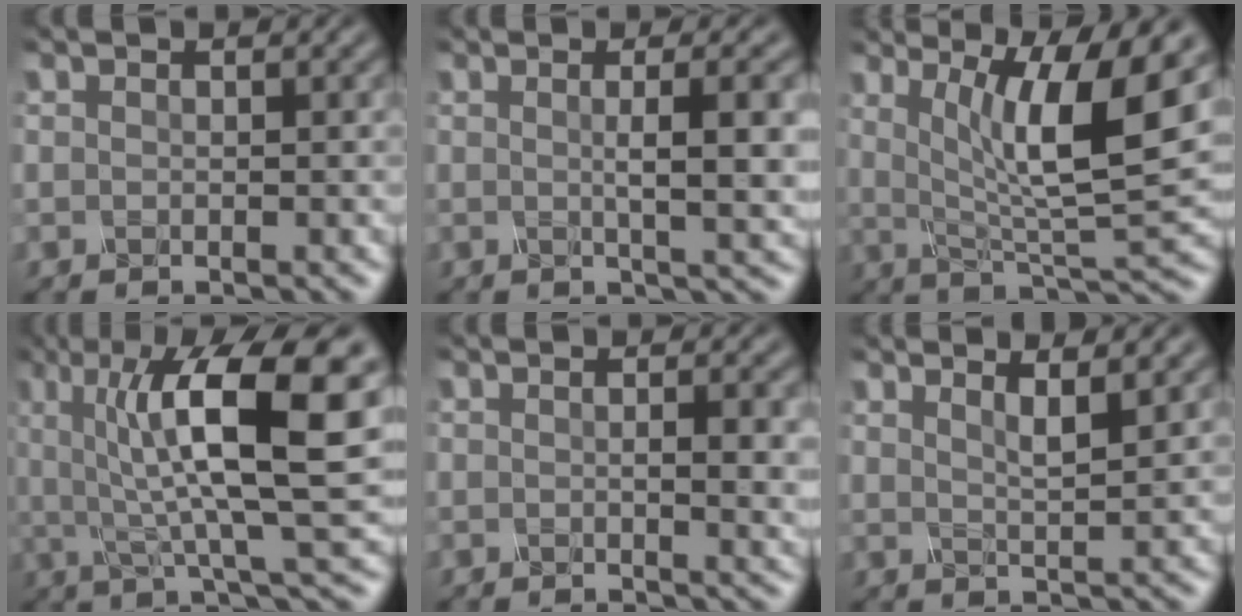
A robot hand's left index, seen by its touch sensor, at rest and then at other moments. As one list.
[{"total": 5.1, "force": [0.4, 1.1, 5.0], "torque": [-0.063, 0.011, 0.012]}, {"total": 10.1, "force": [2.2, 2.0, 9.7], "torque": [-0.155, 0.000, 0.048]}, {"total": 11.8, "force": [2.4, 3.1, 11.1], "torque": [-0.188, 0.009, 0.047]}, {"total": 2.6, "force": [0.0, 0.5, 2.6], "torque": [-0.034, 0.001, 0.006]}, {"total": 2.5, "force": [1.8, 0.3, 1.8], "torque": [-0.024, 0.010, 0.026]}]